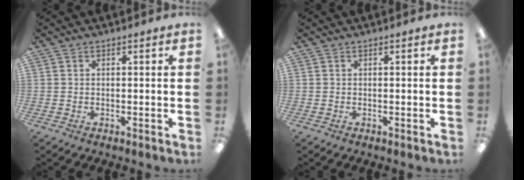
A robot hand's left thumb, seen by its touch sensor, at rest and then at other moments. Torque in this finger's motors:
{"motor_torque": [0.00, 0.00, -0.21, 0.11, 0.00]}